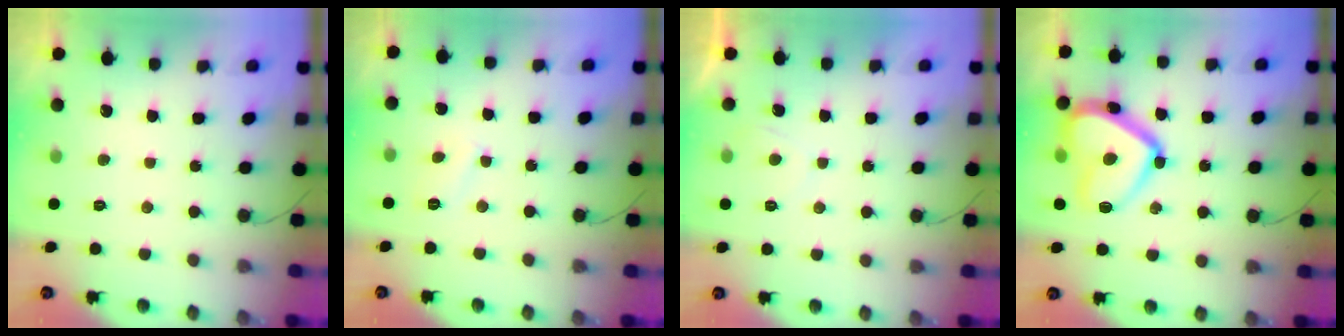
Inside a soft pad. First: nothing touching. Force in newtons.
{"total": 4.1, "press": 4.0, "slide": 0.5}
{"total": 1.2, "press": 1.1, "slide": 0.5}
{"total": 18.0, "press": 17.9, "slide": 1.7}